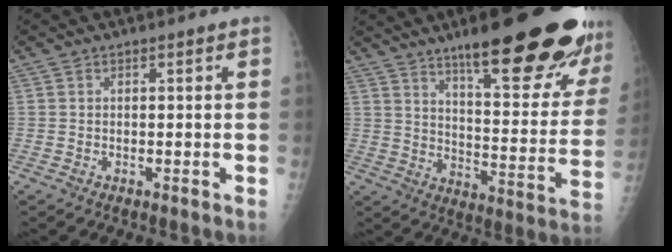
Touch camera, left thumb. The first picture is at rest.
{"total": 28.5, "force": [19.0, 6.0, 20.3], "torque": [-0.235, -0.082, 0.271]}